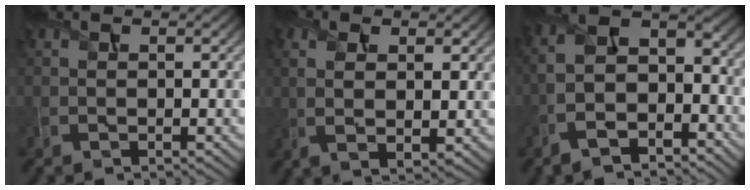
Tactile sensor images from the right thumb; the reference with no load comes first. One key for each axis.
{"total": 5.5, "fx": 1.4, "fy": 2.3, "fz": 4.8, "tx": -0.097, "ty": -0.002, "tz": 0.021}
{"total": 10.7, "fx": -5.4, "fy": 5.6, "fz": 7.3, "tx": -0.160, "ty": -0.020, "tz": -0.107}